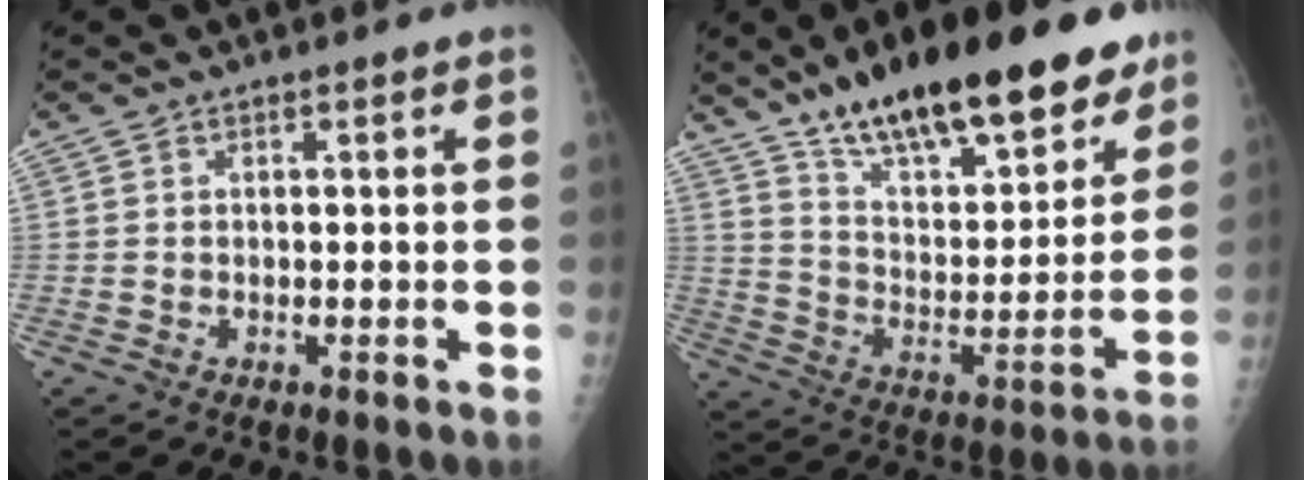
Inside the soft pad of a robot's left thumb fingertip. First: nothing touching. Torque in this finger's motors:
{"motor_torque": [0.76, 0.70, 1.44, -1.33, 0.15]}